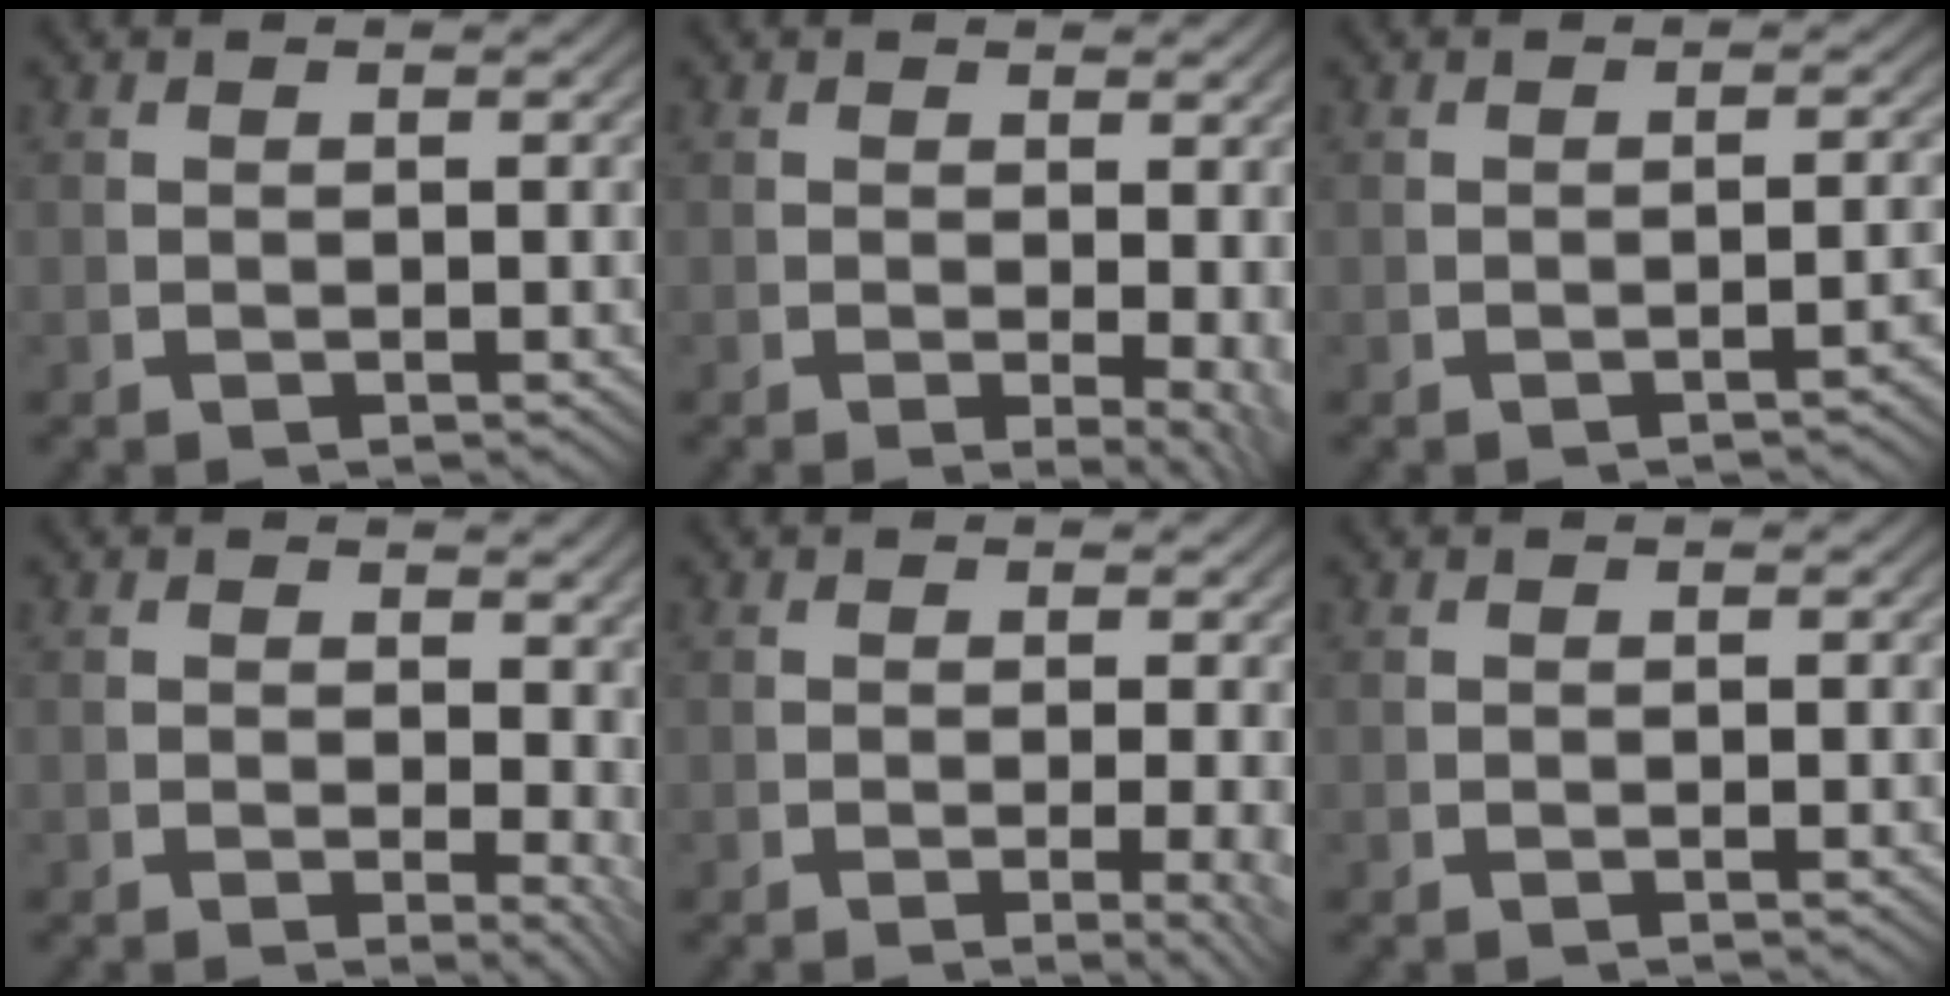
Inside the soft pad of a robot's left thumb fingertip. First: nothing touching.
{"total": 3.0, "force": [-0.3, 1.4, 2.7], "torque": [-0.033, -0.021, 0.003]}
{"total": 1.8, "force": [-1.3, 0.2, 1.2], "torque": [-0.020, 0.002, -0.017]}
{"total": 3.0, "force": [0.8, 1.8, 2.3], "torque": [-0.016, -0.014, 0.015]}
{"total": 2.8, "force": [-0.7, 0.9, 2.6], "torque": [-0.039, -0.011, -0.008]}
{"total": 0.0}